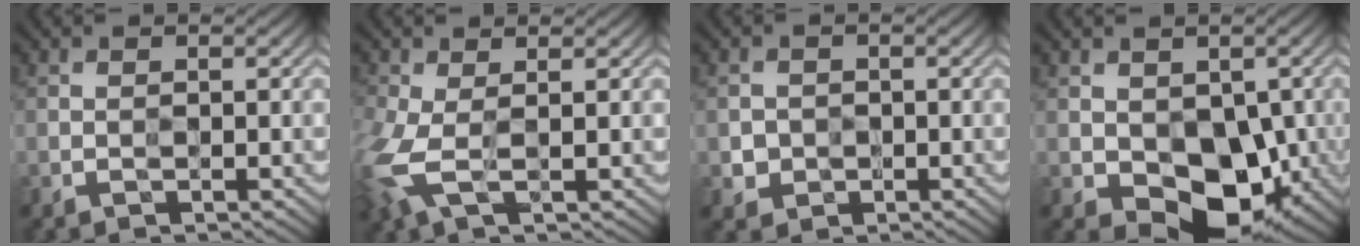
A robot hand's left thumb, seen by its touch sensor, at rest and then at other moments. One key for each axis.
{"total": 6.2, "fx": -0.3, "fy": 3.1, "fz": 5.4, "tx": -0.146, "ty": -0.009, "tz": -0.010}
{"total": 2.8, "fx": -0.7, "fy": 2.6, "fz": 0.6, "tx": -0.003, "ty": -0.013, "tz": -0.012}
{"total": 9.9, "fx": -1.9, "fy": 6.8, "fz": 7.0, "tx": -0.107, "ty": -0.025, "tz": -0.019}